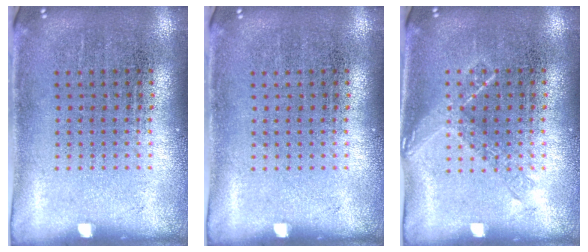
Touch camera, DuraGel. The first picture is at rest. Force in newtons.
{"total": 0.0}
{"total": 1.0, "press": 0.9, "slide": 0.3}